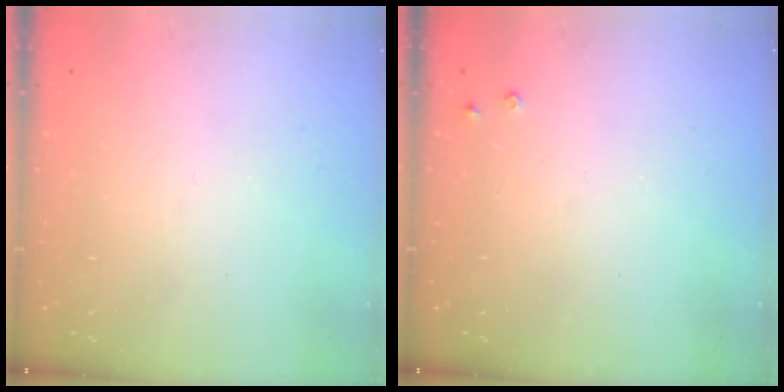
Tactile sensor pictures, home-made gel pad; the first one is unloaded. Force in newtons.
{"total": 1.8, "press": 1.8, "slide": 0.4}